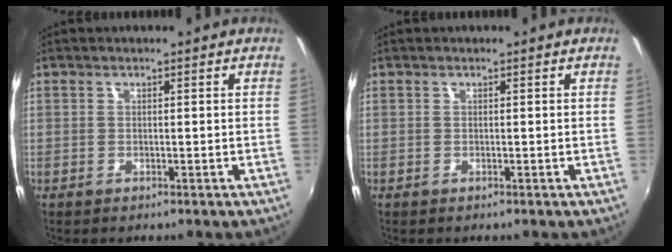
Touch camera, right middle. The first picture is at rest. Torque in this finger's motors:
{"motor_torque": [0.02, -0.08, 0.01, 0.00]}